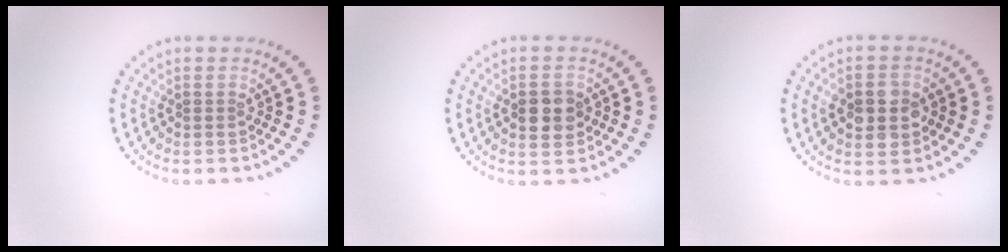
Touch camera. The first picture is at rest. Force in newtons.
{"total": 3.0, "press": 3.0, "slide": 0.2}
{"total": 4.0, "press": 4.0, "slide": 0.2}